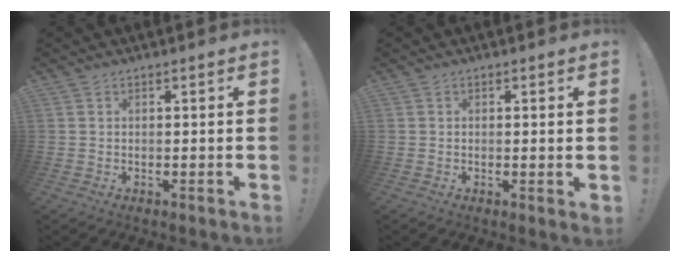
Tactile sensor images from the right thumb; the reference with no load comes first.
{"total": 1.2, "force": [0.4, 0.3, 1.1], "torque": [-0.007, -0.004, 0.005]}